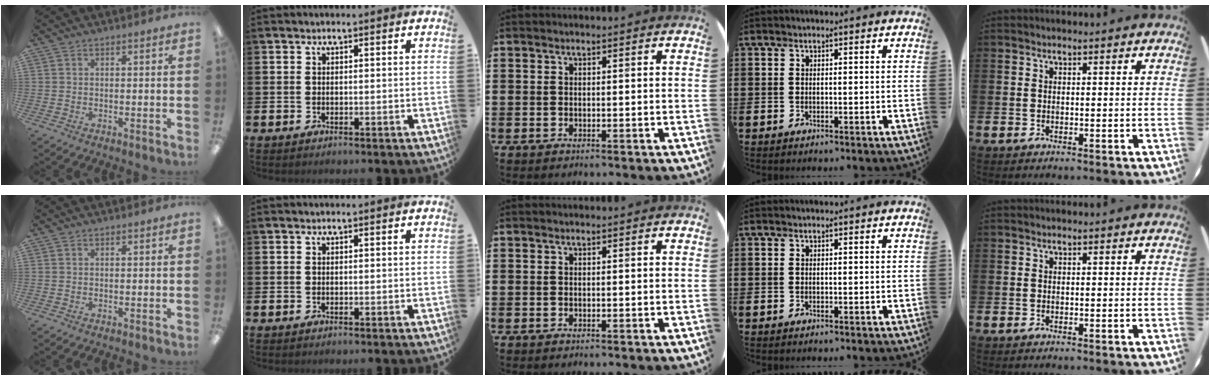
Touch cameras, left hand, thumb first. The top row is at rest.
{}